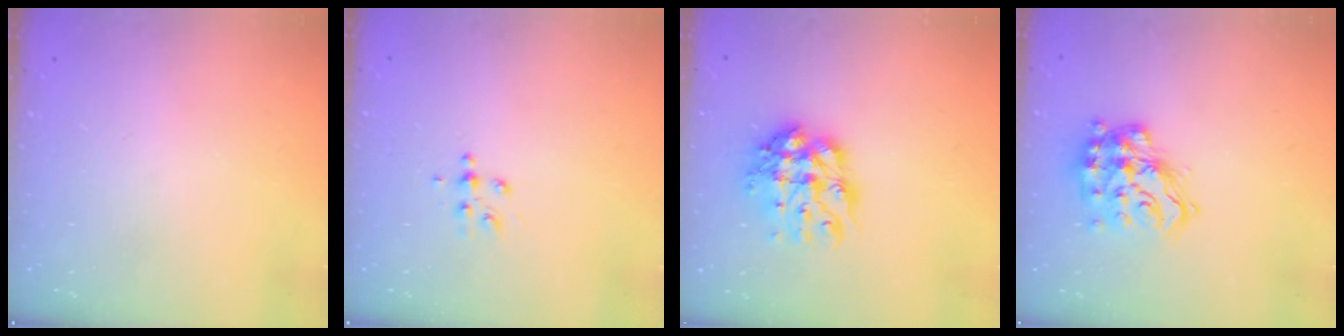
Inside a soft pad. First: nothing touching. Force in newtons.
{"total": 5.3, "press": 4.8, "slide": 2.2}
{"total": 13.2, "press": 13.1, "slide": 1.1}
{"total": 17.5, "press": 17.5, "slide": 1.0}